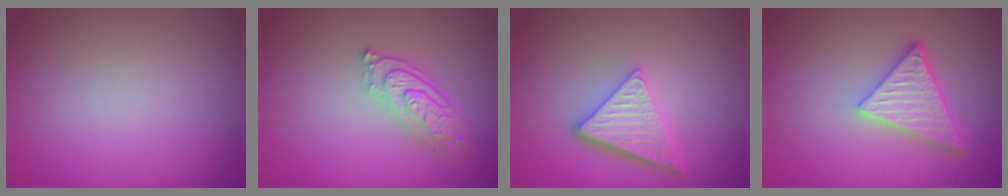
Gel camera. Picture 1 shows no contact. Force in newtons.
{"total": 3.0, "press": 2.9, "slide": 0.7}
{"total": 4.9, "press": 3.5, "slide": 3.4}
{"total": 5.4, "press": 4.1, "slide": 3.6}